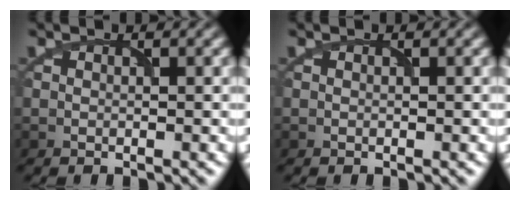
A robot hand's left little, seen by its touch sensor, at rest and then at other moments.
{"total": 0.0}